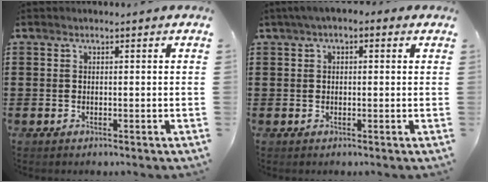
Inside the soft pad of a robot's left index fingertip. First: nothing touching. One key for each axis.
{"total": 1.9, "fx": 0.5, "fy": 1.1, "fz": 1.5, "tx": -0.031, "ty": 0.009, "tz": 0.006}